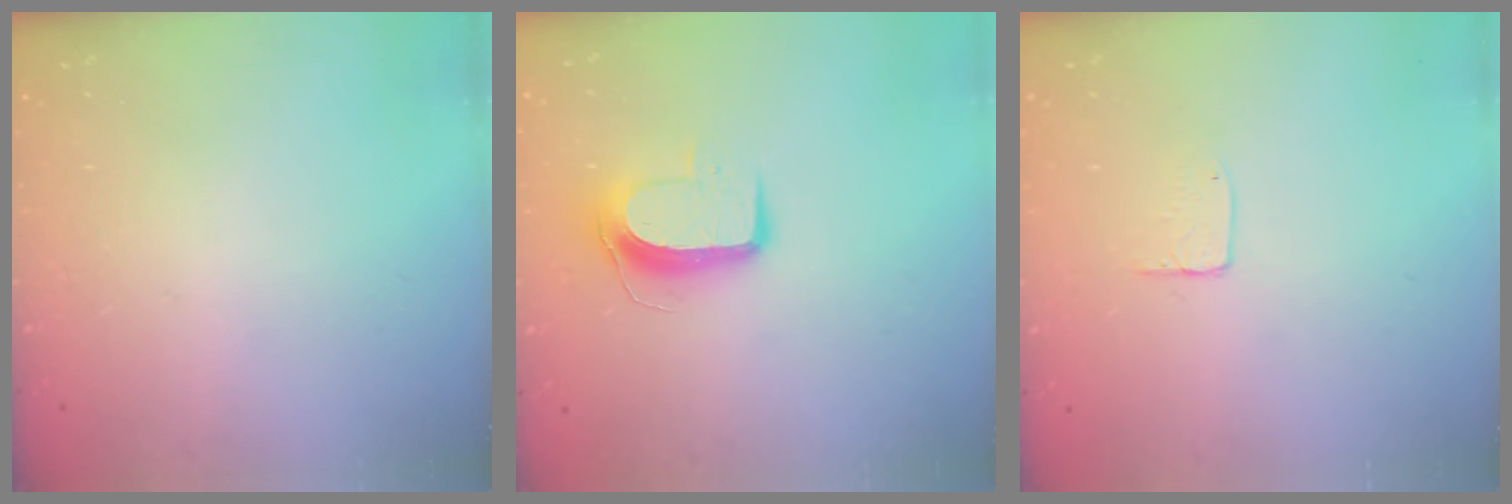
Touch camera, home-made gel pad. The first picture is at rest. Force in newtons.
{"total": 10.6, "press": 10.6, "slide": 0.8}
{"total": 3.8, "press": 3.8, "slide": 0.3}